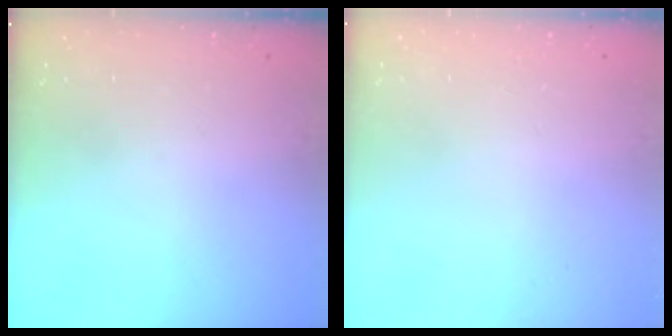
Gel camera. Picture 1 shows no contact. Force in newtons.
{"total": 2.4, "press": 2.4, "slide": 0.2}